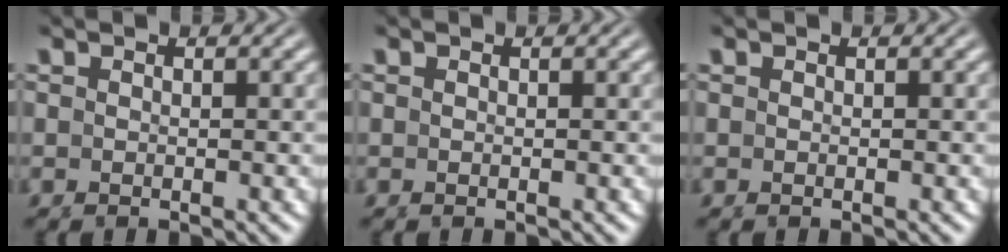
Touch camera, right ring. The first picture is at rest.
{"total": 0.0}
{"total": 0.0}